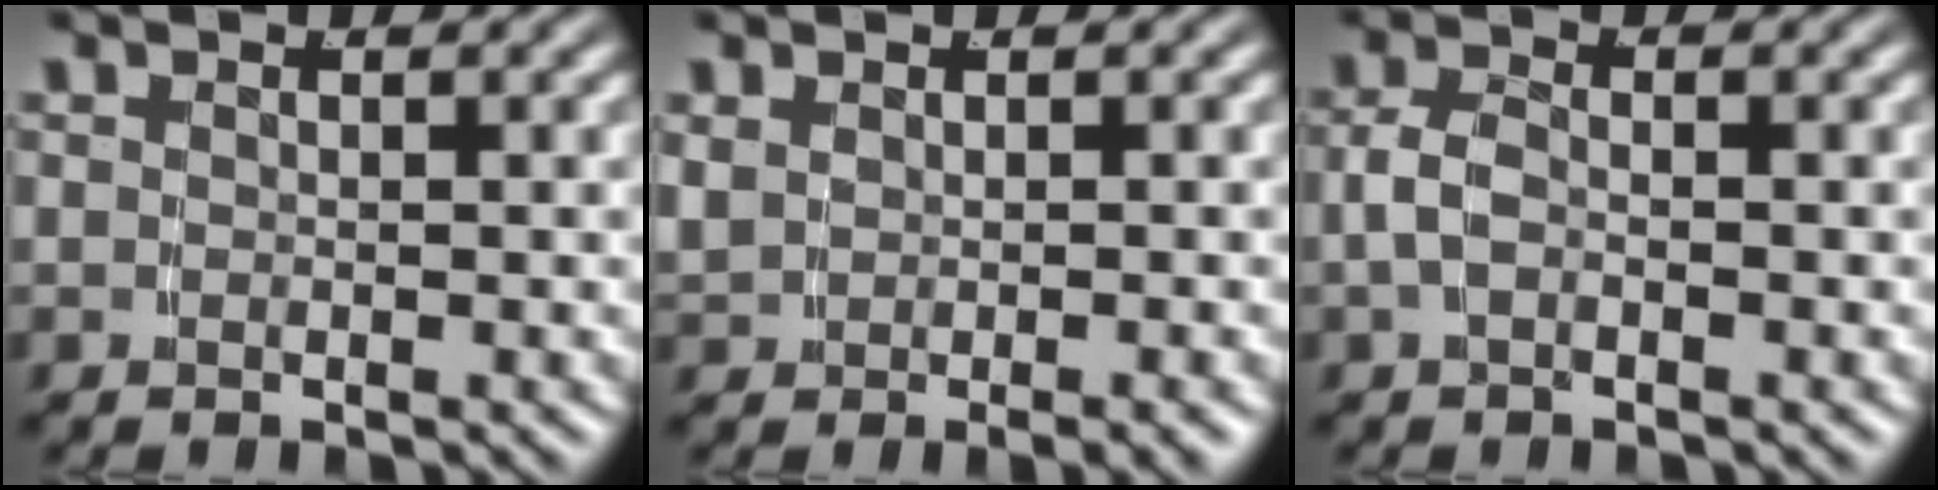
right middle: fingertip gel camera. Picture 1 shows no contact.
{"total": 1.3, "force": [-0.1, 0.5, 1.2], "torque": [-0.022, -0.005, 0.010]}
{"total": 2.2, "force": [-0.4, 1.3, 1.7], "torque": [-0.043, -0.004, -0.006]}